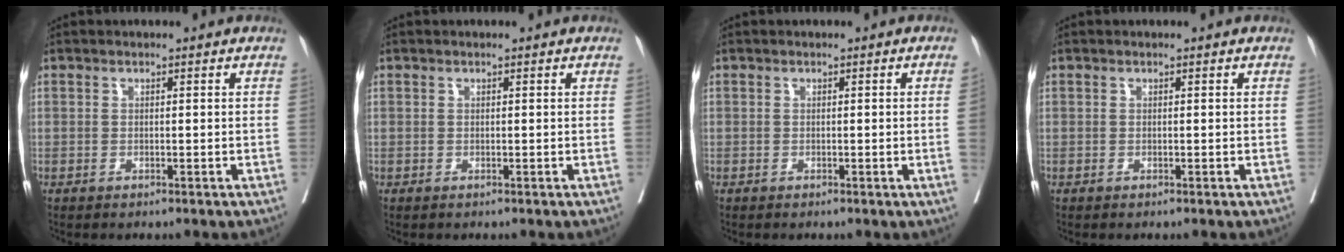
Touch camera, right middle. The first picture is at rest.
{"total": 0.0}
{"total": 1.5, "force": [-0.1, -0.7, 1.3], "torque": [-0.016, -0.002, 0.000]}
{"total": 0.0}